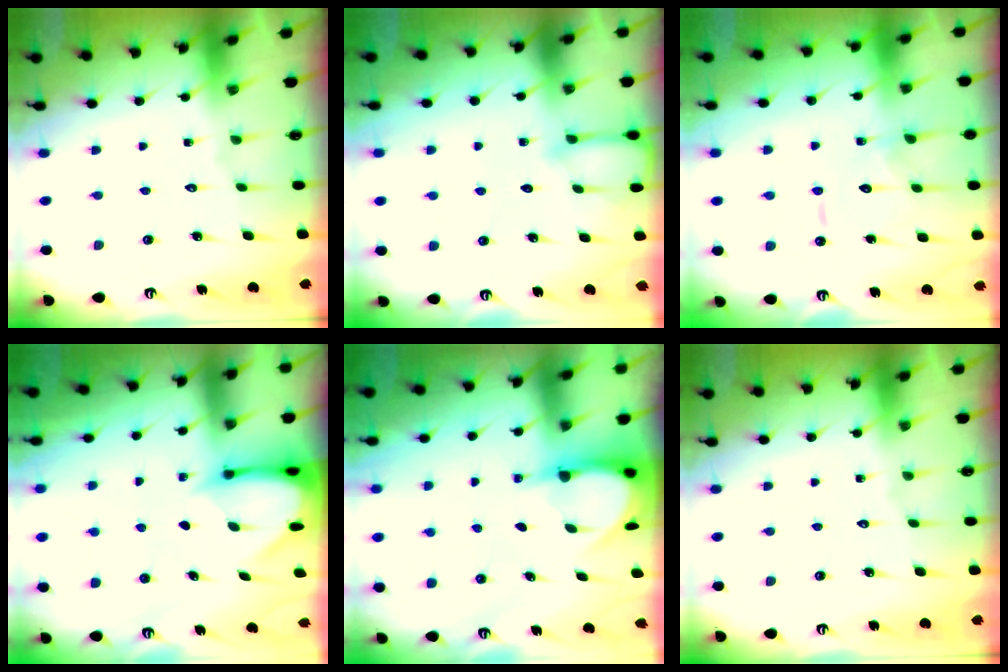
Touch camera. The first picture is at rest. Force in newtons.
{"total": 4.9, "press": 4.9, "slide": 0.5}
{"total": 12.0, "press": 11.9, "slide": 1.3}
{"total": 3.5, "press": 3.4, "slide": 0.3}
{"total": 4.0, "press": 4.0, "slide": 0.3}
{"total": 0.0}